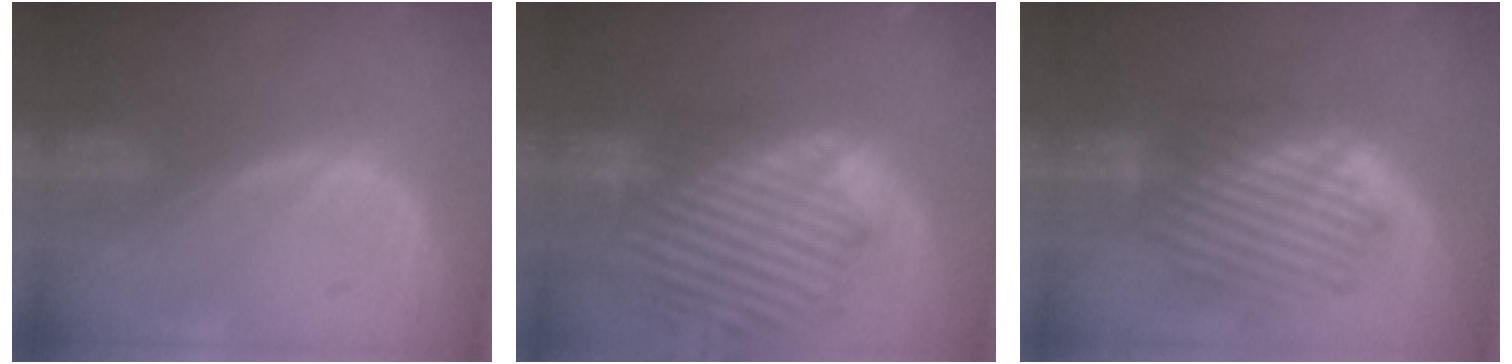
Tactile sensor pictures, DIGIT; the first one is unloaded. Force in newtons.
{"total": 14.5, "press": 12.4, "slide": 7.6}
{"total": 8.3, "press": 8.0, "slide": 2.4}